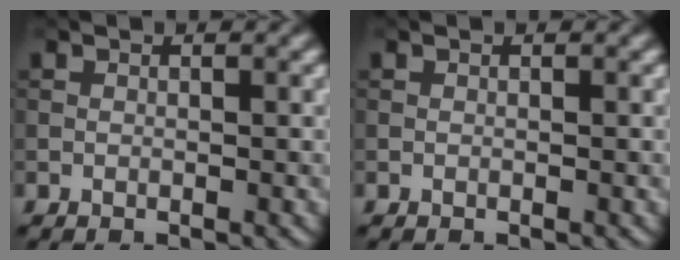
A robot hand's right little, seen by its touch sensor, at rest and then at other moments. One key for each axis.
{"total": 0.0}